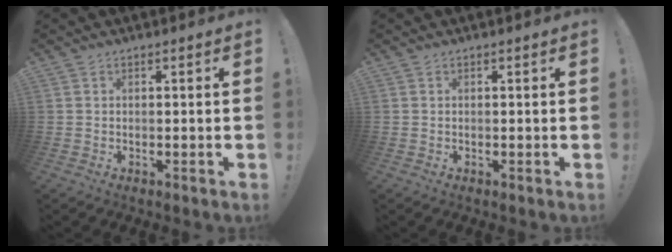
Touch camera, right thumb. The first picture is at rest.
{"total": 0.0}